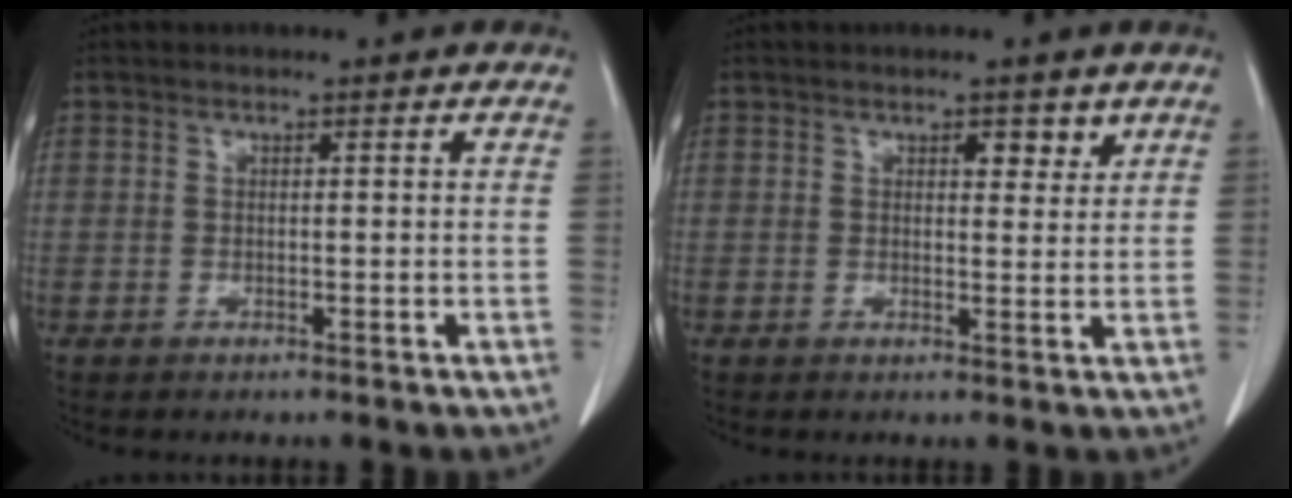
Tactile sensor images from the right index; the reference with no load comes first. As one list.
[{"total": 2.4, "force": [1.5, 1.2, 1.4], "torque": [-0.013, -0.004, 0.021]}]